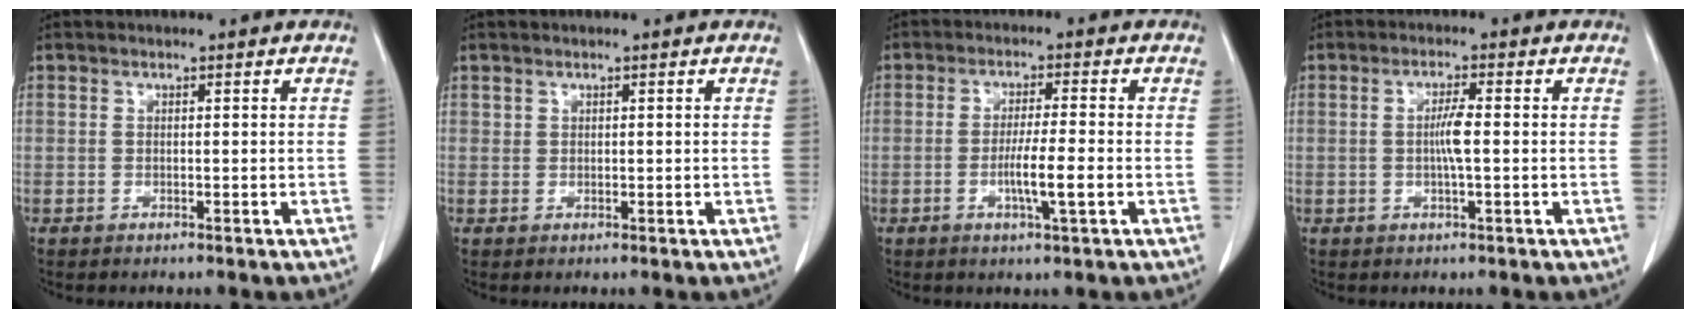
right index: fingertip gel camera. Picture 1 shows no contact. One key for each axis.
{"total": 0.6, "fx": 0.4, "fy": 0.4, "fz": 0.1, "tx": 0.006, "ty": -0.002, "tz": 0.006}
{"total": 5.5, "fx": -1.5, "fy": 0.0, "fz": 5.3, "tx": -0.095, "ty": -0.008, "tz": -0.027}
{"total": 3.4, "fx": -0.2, "fy": 0.1, "fz": 3.4, "tx": -0.063, "ty": 0.000, "tz": -0.004}